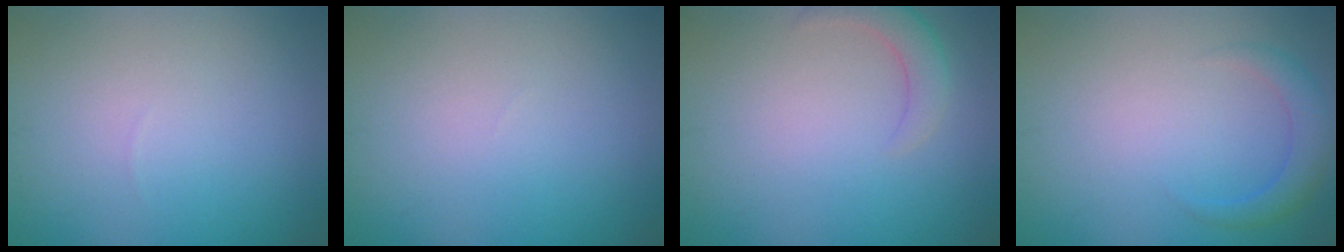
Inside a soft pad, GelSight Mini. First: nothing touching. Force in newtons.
{"total": 0.0}
{"total": 2.1, "press": 2.1, "slide": 0.2}
{"total": 2.1, "press": 2.1, "slide": 0.2}